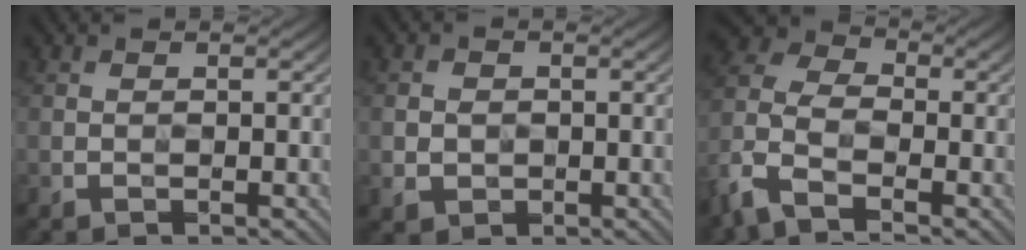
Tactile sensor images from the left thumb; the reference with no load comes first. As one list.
[{"total": 2.3, "force": [-0.3, 2.0, 1.0], "torque": [-0.025, -0.007, -0.002]}, {"total": 8.7, "force": [-5.1, 4.4, 5.5], "torque": [-0.142, -0.012, -0.120]}]